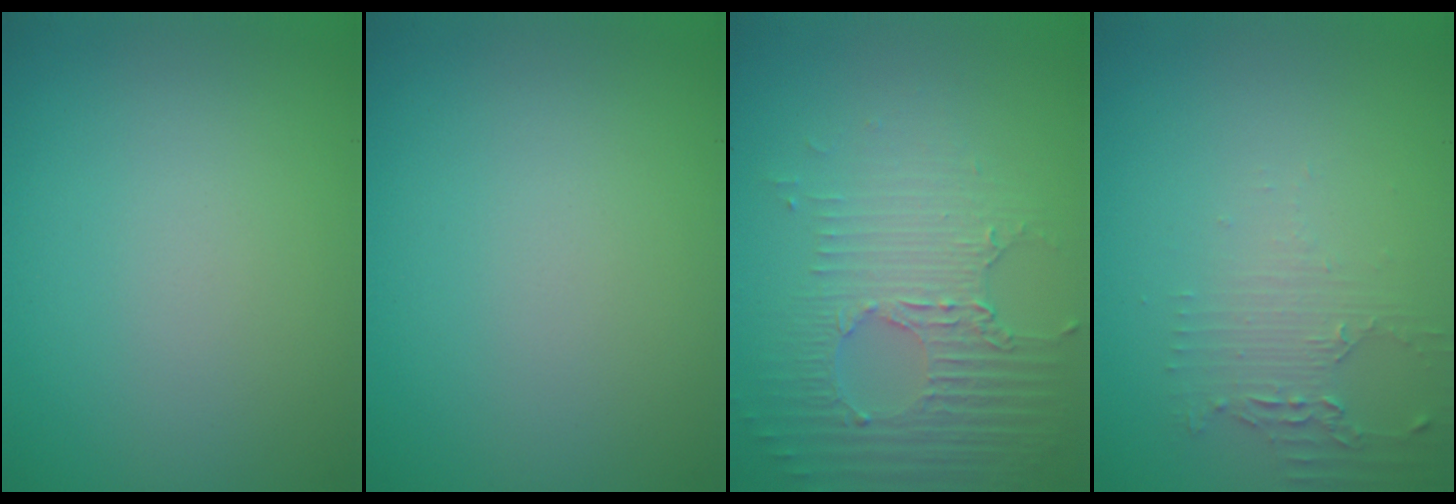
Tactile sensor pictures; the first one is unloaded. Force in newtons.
{"total": 0.0}
{"total": 5.3, "press": 3.3, "slide": 4.1}
{"total": 2.2, "press": 1.8, "slide": 1.2}